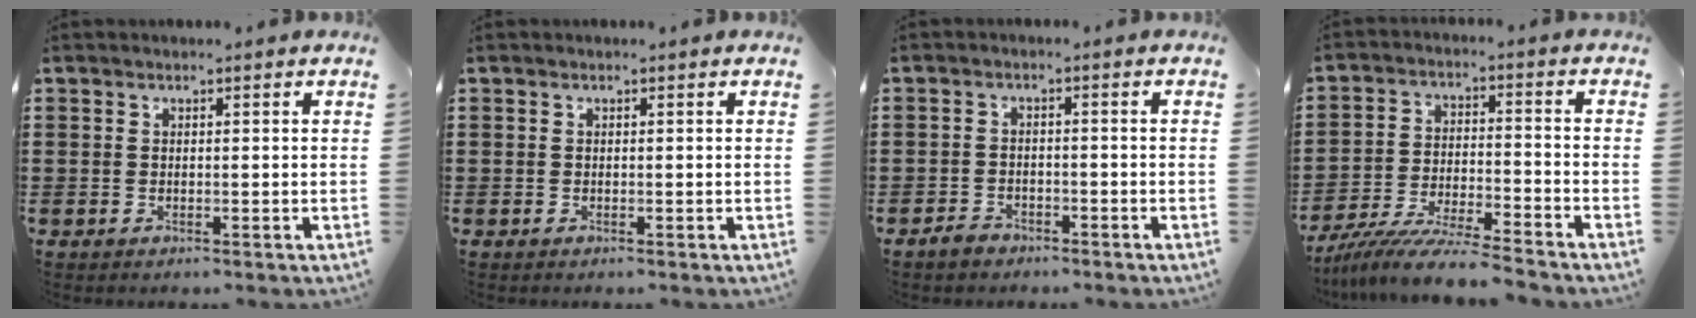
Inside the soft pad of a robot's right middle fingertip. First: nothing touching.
{"total": 0.0}
{"total": 2.1, "force": [-1.9, 0.9, 0.5], "torque": [-0.015, 0.005, -0.040]}
{"total": 8.6, "force": [-8.1, -0.1, 2.9], "torque": [-0.059, 0.000, -0.158]}